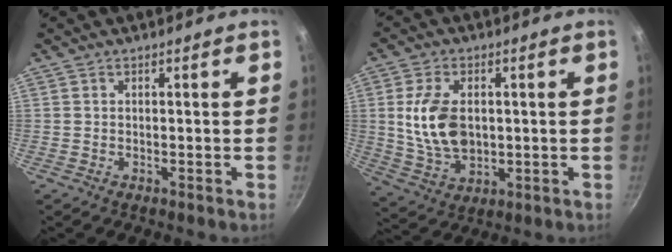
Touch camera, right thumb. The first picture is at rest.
{"total": 11.9, "force": [1.0, 7.5, 9.1], "torque": [-0.161, -0.012, 0.025]}